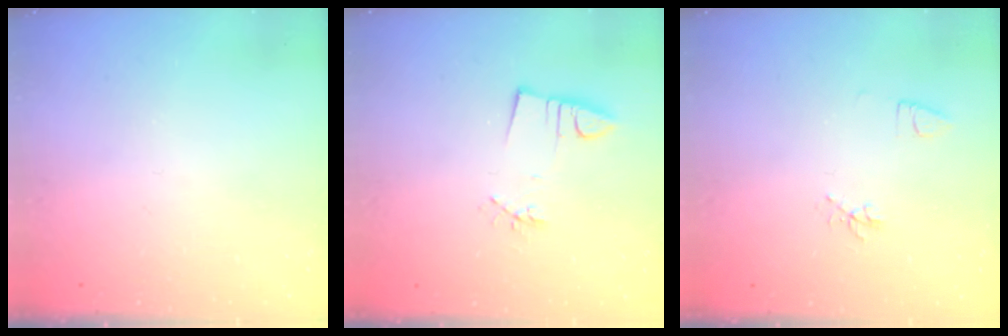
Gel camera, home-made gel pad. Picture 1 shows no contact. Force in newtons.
{"total": 2.9, "press": 1.3, "slide": 2.6}
{"total": 5.2, "press": 4.9, "slide": 1.8}